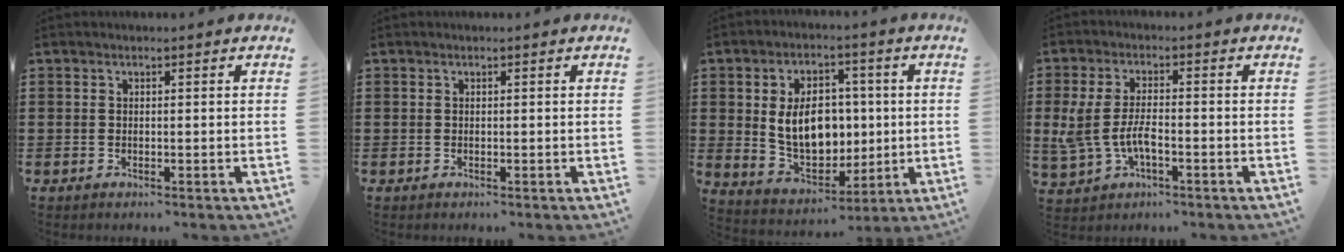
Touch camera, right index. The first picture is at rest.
{"total": 0.0}
{"total": 10.2, "force": [1.1, 7.0, 7.4], "torque": [-0.133, 0.009, 0.016]}
{"total": 6.2, "force": [-1.6, 3.0, 5.2], "torque": [-0.134, -0.004, -0.039]}